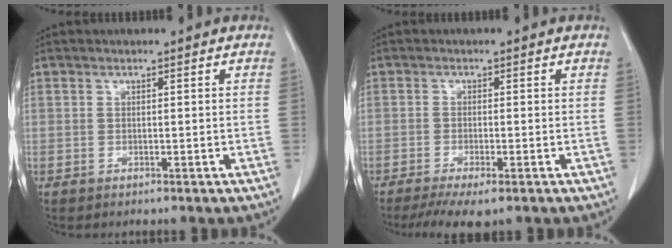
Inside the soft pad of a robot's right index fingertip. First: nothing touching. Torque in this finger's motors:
{"motor_torque": [0.42, -0.36, 0.19, 0.06]}